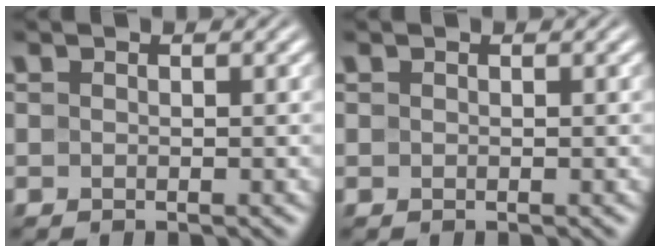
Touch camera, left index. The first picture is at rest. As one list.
[{"total": 0.0}]